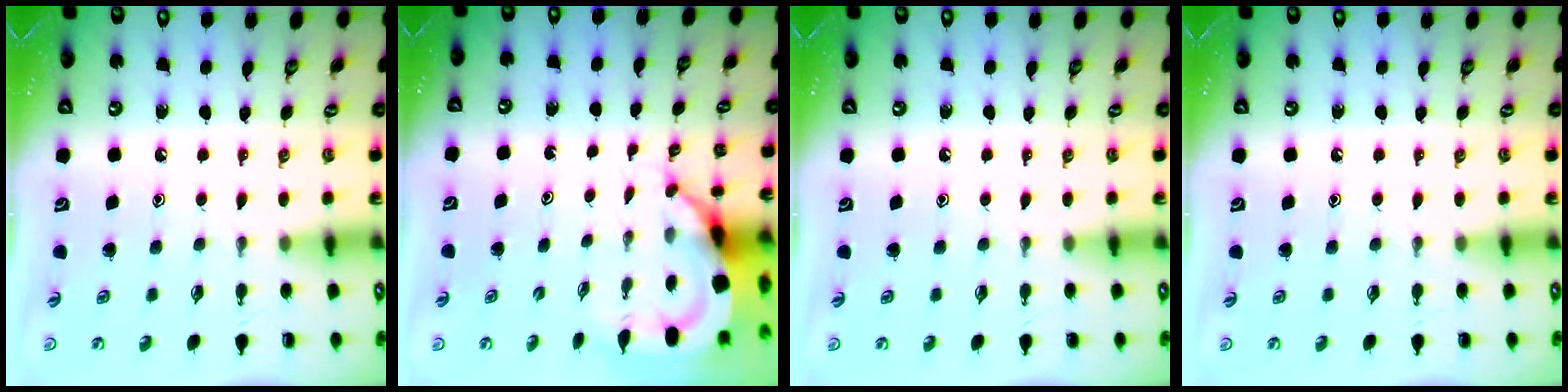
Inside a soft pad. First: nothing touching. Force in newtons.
{"total": 5.5, "press": 5.4, "slide": 0.6}
{"total": 0.0}
{"total": 0.0}